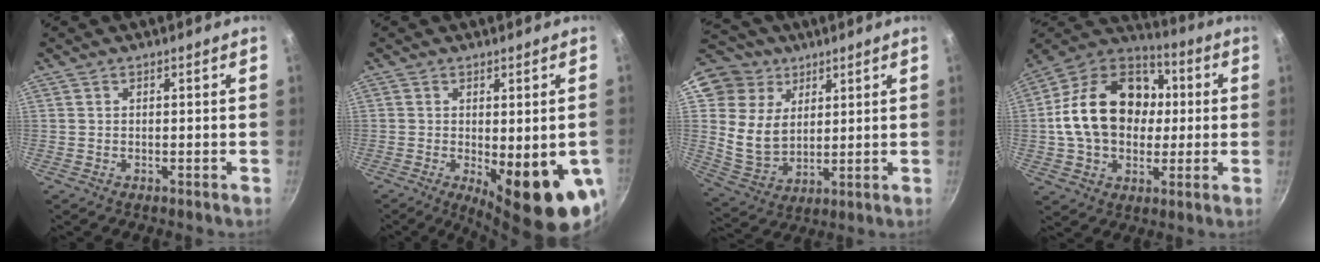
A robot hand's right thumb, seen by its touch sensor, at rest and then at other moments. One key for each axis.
{"total": 14.0, "fx": -3.4, "fy": 4.3, "fz": 12.8, "tx": -0.148, "ty": -0.020, "tz": -0.032}
{"total": 14.3, "fx": 6.7, "fy": 11.3, "fz": 5.7, "tx": -0.086, "ty": -0.020, "tz": 0.129}
{"total": 22.2, "fx": 1.4, "fy": 16.5, "fz": 14.8, "tx": -0.228, "ty": 0.035, "tz": 0.015}